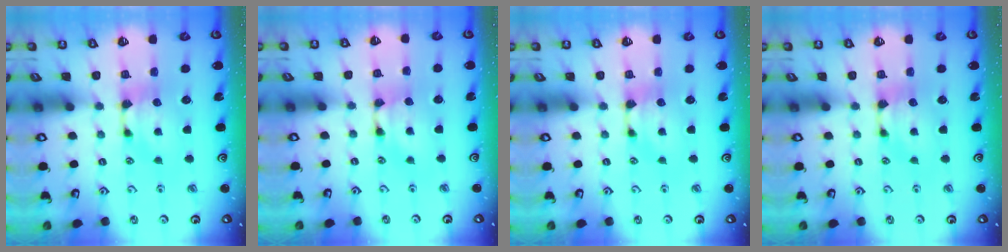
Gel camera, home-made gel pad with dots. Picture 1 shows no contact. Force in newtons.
{"total": 1.7, "press": 1.7, "slide": 0.1}
{"total": 0.0}
{"total": 0.0}